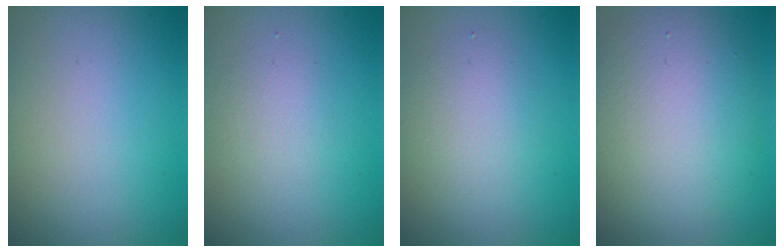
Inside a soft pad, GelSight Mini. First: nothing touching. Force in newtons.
{"total": 1.7, "press": 1.7, "slide": 0.1}
{"total": 2.7, "press": 2.7, "slide": 0.2}
{"total": 8.3, "press": 8.2, "slide": 0.2}